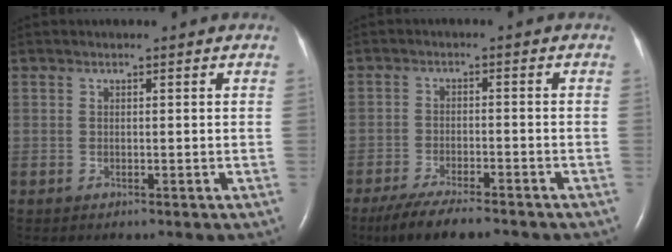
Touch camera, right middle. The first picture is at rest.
{"total": 8.9, "force": [-7.3, 1.6, 4.9], "torque": [-0.082, -0.020, -0.119]}